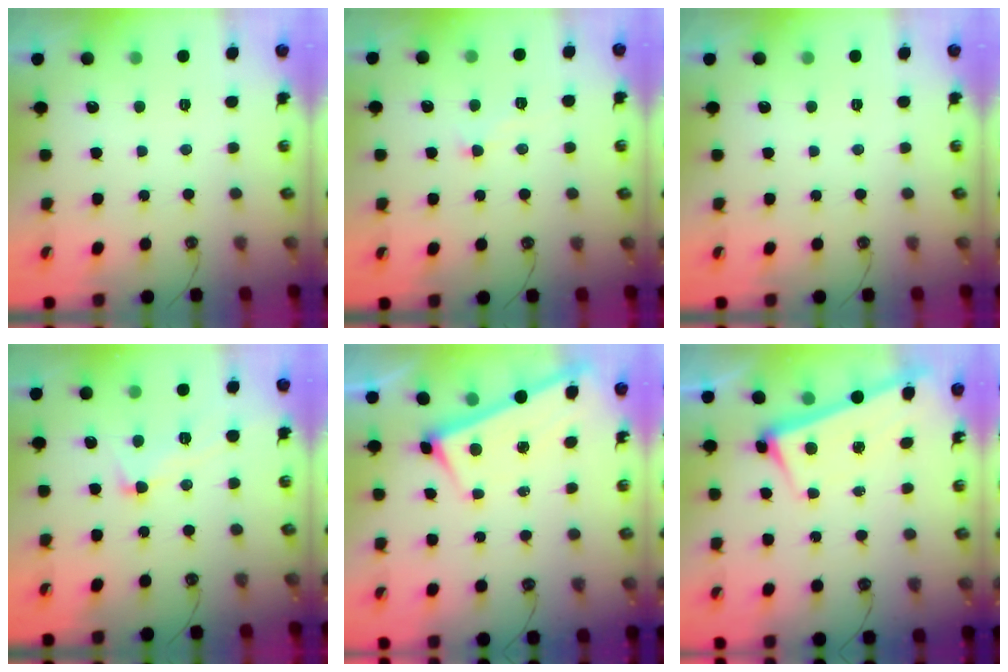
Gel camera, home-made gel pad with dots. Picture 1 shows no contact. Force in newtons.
{"total": 0.8, "press": 0.5, "slide": 0.6}
{"total": 0.0}
{"total": 2.9, "press": 2.9, "slide": 0.4}
{"total": 3.1, "press": 3.1, "slide": 0.1}
{"total": 2.8, "press": 2.7, "slide": 0.7}